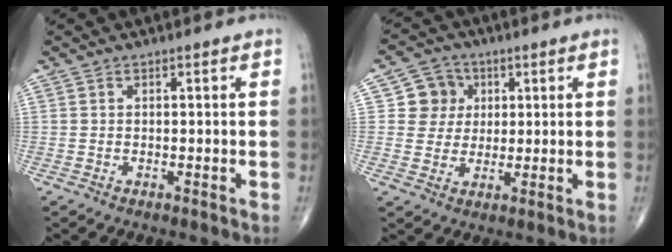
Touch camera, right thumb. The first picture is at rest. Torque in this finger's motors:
{"motor_torque": [-0.35, 0.53, 0.18, 0.25, -0.01]}